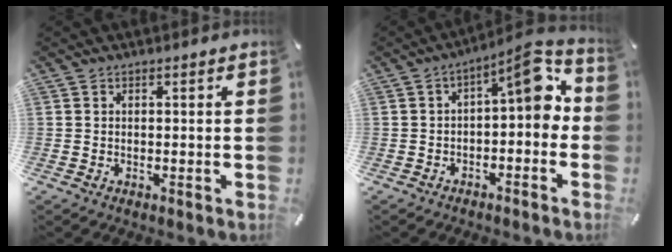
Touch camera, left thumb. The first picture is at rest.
{"total": 8.8, "force": [2.1, 3.4, 7.8], "torque": [-0.101, -0.025, 0.028]}